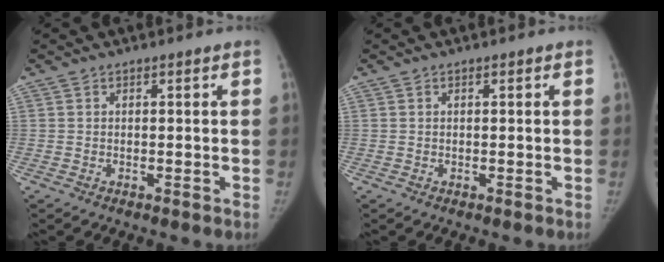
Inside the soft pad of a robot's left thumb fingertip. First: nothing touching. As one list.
[{"total": 0.0}]